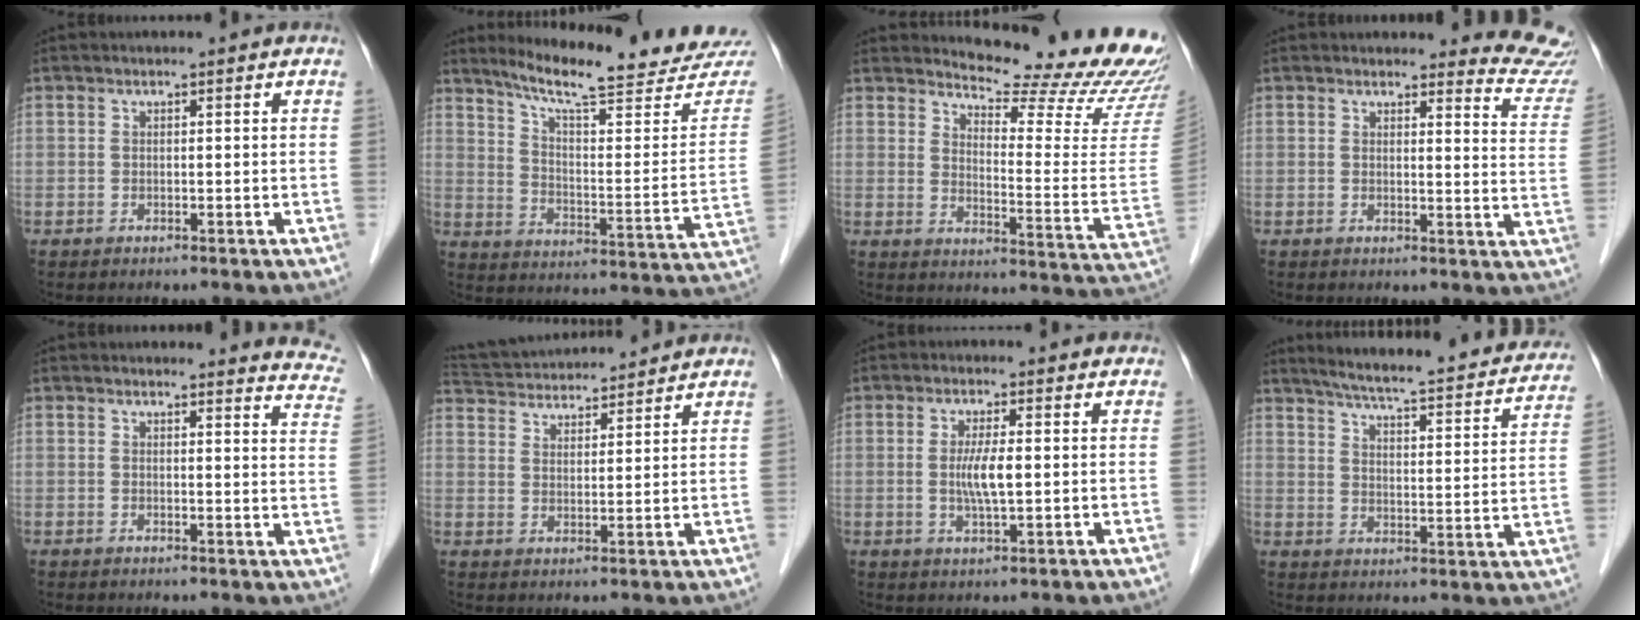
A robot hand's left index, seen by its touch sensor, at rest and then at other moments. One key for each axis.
{"total": 22.6, "fx": 20.6, "fy": 1.7, "fz": 8.9, "tx": -0.129, "ty": -0.074, "tz": 0.272}
{"total": 19.2, "fx": 18.4, "fy": 0.9, "fz": 5.4, "tx": -0.075, "ty": -0.129, "tz": 0.211}
{"total": 8.7, "fx": 8.7, "fy": 1.0, "fz": -0.2, "tx": 0.030, "ty": -0.079, "tz": 0.059}
{"total": 9.2, "fx": 9.0, "fy": 1.3, "fz": 0.8, "tx": 0.031, "ty": -0.066, "tz": 0.055}
{"total": 13.5, "fx": 12.7, "fy": 2.3, "fz": 3.9, "tx": -0.077, "ty": 0.042, "tz": 0.207}
{"total": 4.4, "fx": 0.1, "fy": 0.6, "fz": 4.4, "tx": -0.088, "ty": -0.005, "tz": 0.001}
{"total": 24.3, "fx": 21.7, "fy": 3.3, "fz": 10.6, "tx": -0.152, "ty": -0.027, "tz": 0.268}